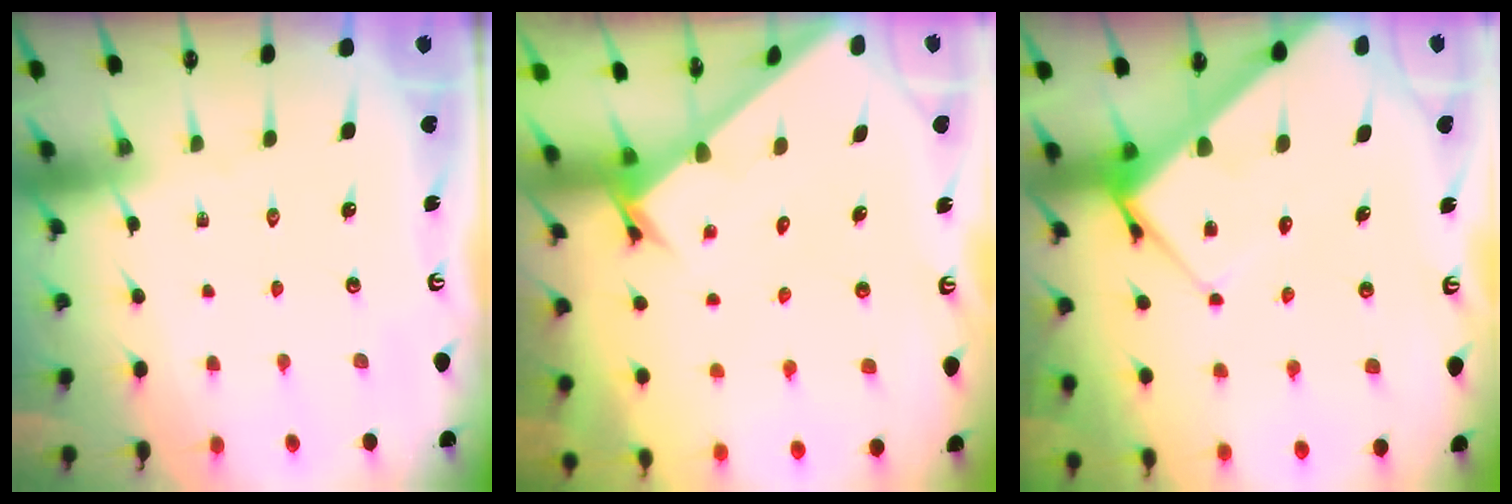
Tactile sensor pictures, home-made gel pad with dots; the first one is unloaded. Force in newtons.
{"total": 2.4, "press": 2.4, "slide": 0.1}
{"total": 7.3, "press": 7.3, "slide": 0.7}